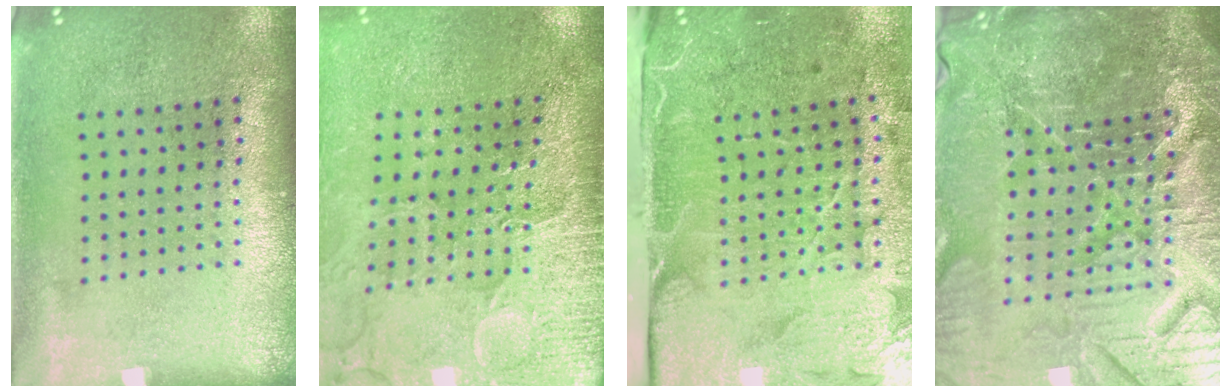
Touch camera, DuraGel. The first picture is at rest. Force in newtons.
{"total": 3.4, "press": 3.4, "slide": 0.4}
{"total": 5.0, "press": 4.0, "slide": 3.1}
{"total": 6.8, "press": 6.1, "slide": 3.0}